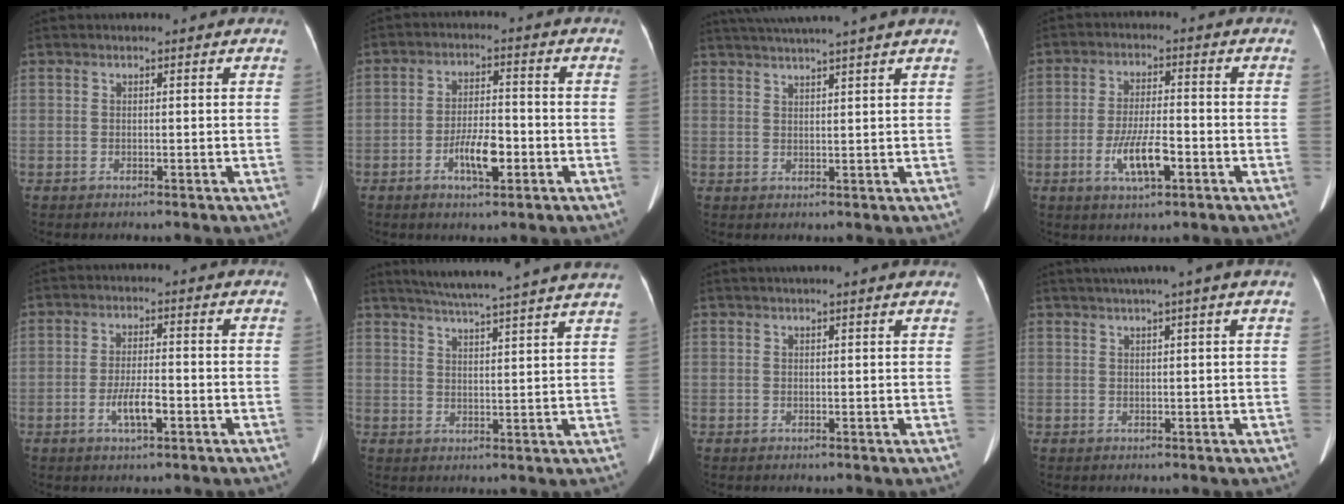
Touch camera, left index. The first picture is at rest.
{"total": 6.1, "force": [-2.5, 1.9, 5.2], "torque": [-0.102, -0.001, -0.043]}
{"total": 9.4, "force": [8.1, -1.7, 4.5], "torque": [-0.077, 0.018, 0.112]}
{"total": 7.1, "force": [-2.8, 1.7, 6.3], "torque": [-0.128, -0.006, -0.047]}
{"total": 4.5, "force": [-1.9, 0.9, 4.0], "torque": [-0.080, -0.003, -0.033]}
{"total": 19.1, "force": [17.1, -1.1, 8.5], "torque": [-0.143, -0.010, 0.220]}
{"total": 6.2, "force": [5.4, -0.2, 3.1], "torque": [-0.043, 0.027, 0.060]}
{"total": 5.0, "force": [3.5, -1.5, 3.3], "torque": [-0.046, 0.016, 0.056]}